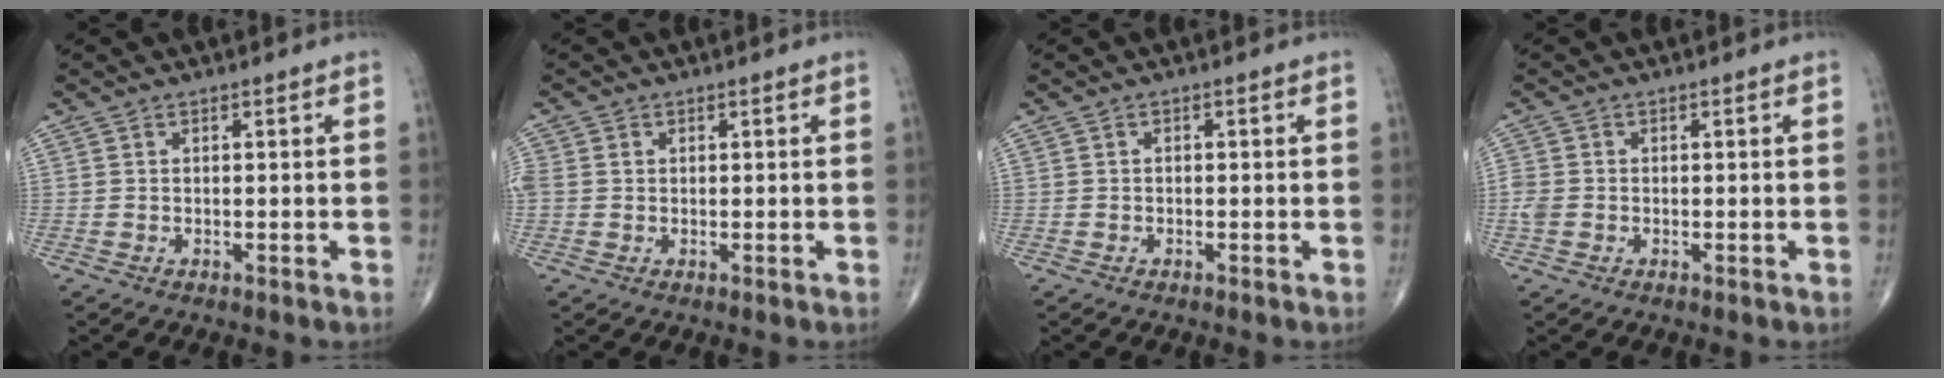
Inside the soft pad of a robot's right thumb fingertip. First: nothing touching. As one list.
[{"total": 2.6, "force": [0.3, 2.3, 1.3], "torque": [-0.034, 0.009, 0.010]}, {"total": 0.5, "force": [-0.1, 0.4, 0.3], "torque": [-0.001, 0.002, -0.005]}, {"total": 2.5, "force": [-0.6, 2.0, 1.3], "torque": [-0.033, 0.001, -0.013]}]